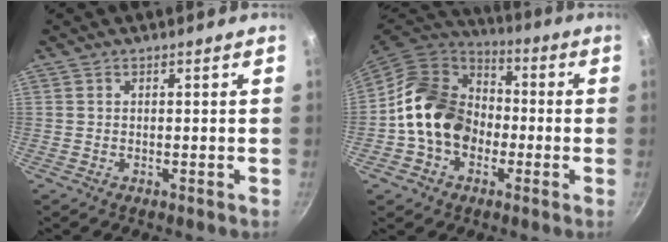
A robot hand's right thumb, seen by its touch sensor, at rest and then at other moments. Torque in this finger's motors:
{"motor_torque": [0.67, 0.58, 1.27, -0.64, 0.16]}